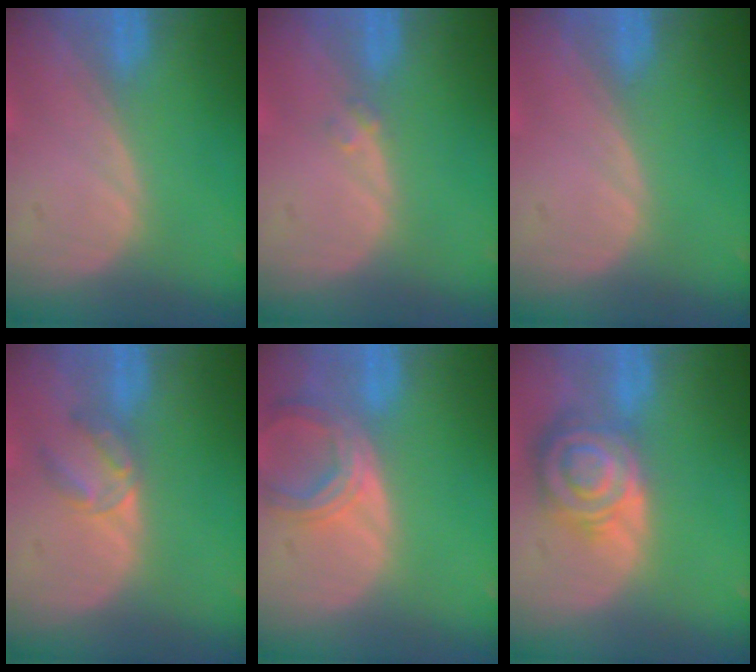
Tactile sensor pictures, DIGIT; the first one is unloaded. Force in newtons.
{"total": 1.2, "press": 1.1, "slide": 0.6}
{"total": 0.0}
{"total": 3.5, "press": 3.3, "slide": 1.0}
{"total": 6.0, "press": 5.6, "slide": 2.3}
{"total": 8.6, "press": 7.5, "slide": 4.1}